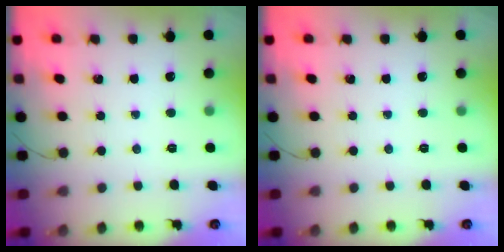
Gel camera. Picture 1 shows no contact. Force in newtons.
{"total": 0.0}